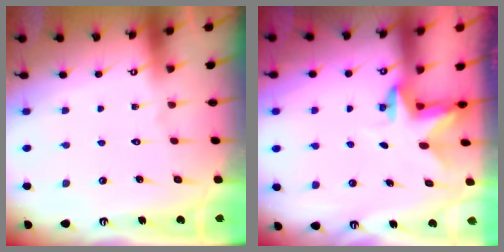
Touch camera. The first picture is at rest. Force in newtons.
{"total": 2.5, "press": 2.5, "slide": 0.4}